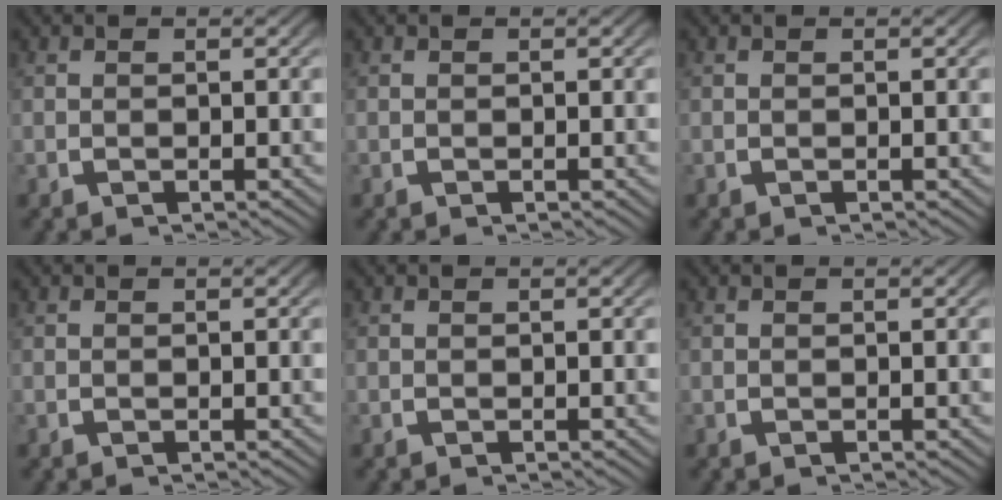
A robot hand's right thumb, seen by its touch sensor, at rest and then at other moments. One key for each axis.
{"total": 0.0}
{"total": 0.0}
{"total": 0.0}
{"total": 0.0}
{"total": 0.0}